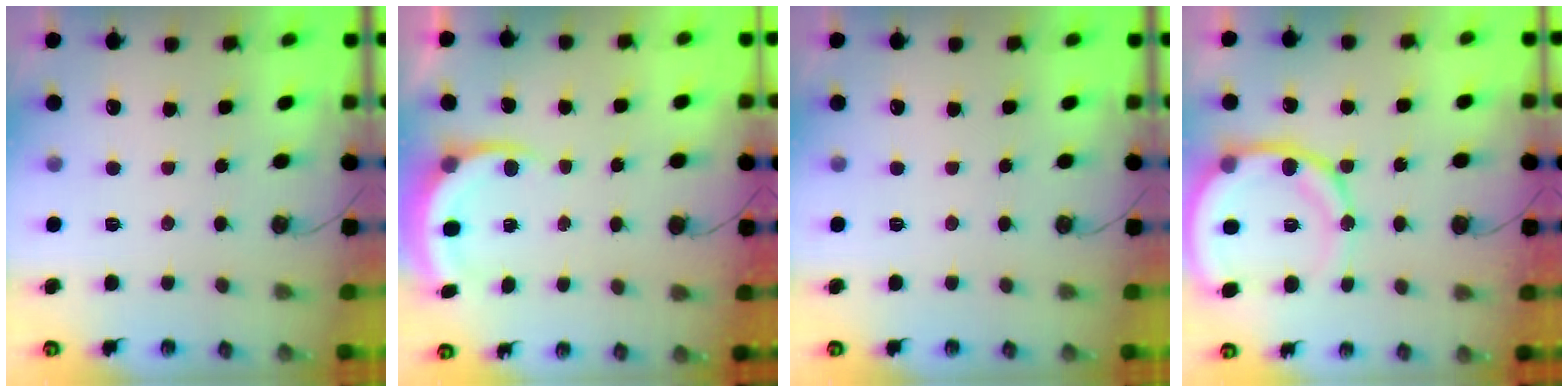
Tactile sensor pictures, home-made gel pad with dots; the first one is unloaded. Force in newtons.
{"total": 7.1, "press": 7.1, "slide": 0.5}
{"total": 0.0}
{"total": 15.3, "press": 14.9, "slide": 3.1}